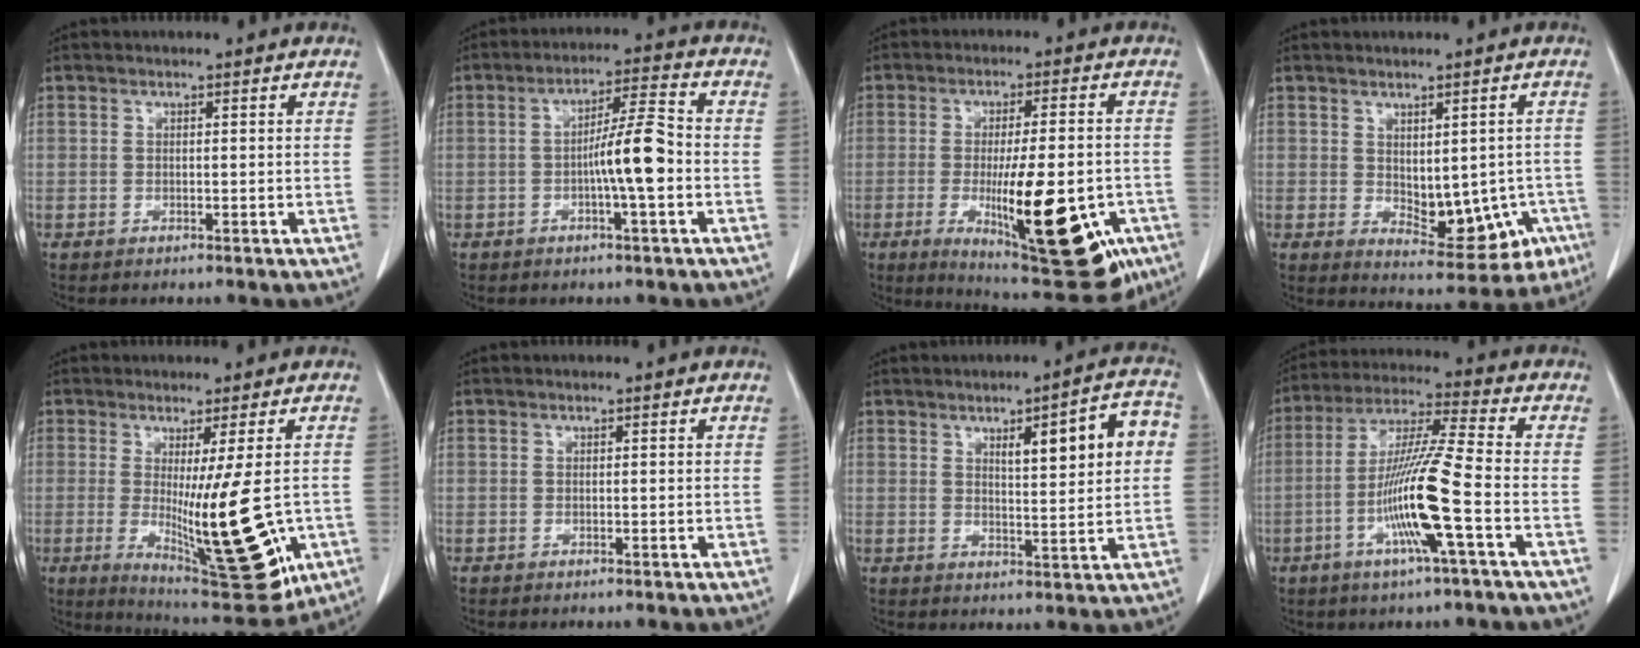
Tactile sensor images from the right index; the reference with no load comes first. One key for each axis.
{"total": 7.8, "fx": -1.6, "fy": 0.3, "fz": 7.7, "tx": -0.132, "ty": 0.012, "tz": -0.030}
{"total": 19.9, "fx": -6.9, "fy": 4.7, "fz": 18.1, "tx": -0.226, "ty": -0.019, "tz": -0.083}
{"total": 9.8, "fx": -2.1, "fy": 5.4, "fz": 7.9, "tx": -0.085, "ty": 0.003, "tz": -0.010}
{"total": 16.1, "fx": -2.5, "fy": 2.3, "fz": 15.7, "tx": -0.233, "ty": -0.045, "tz": -0.023}
{"total": 0.0}
{"total": 9.7, "fx": 2.6, "fy": 1.6, "fz": 9.2, "tx": -0.128, "ty": 0.017, "tz": 0.037}
{"total": 13.2, "fx": -4.0, "fy": -0.7, "fz": 12.6, "tx": -0.248, "ty": -0.006, "tz": -0.083}